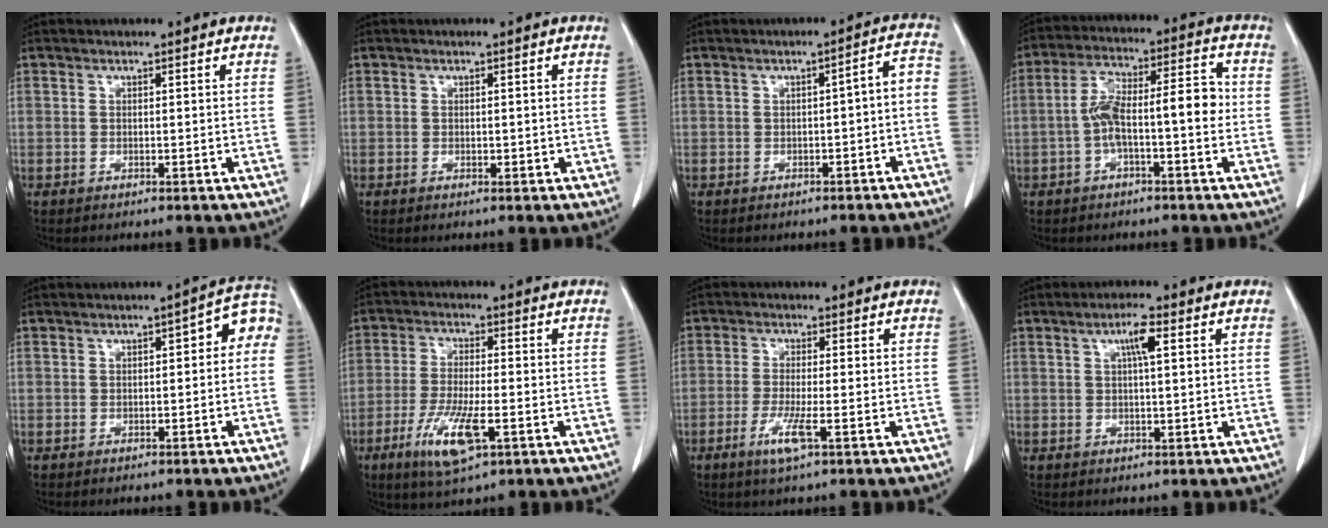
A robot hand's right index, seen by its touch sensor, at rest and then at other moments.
{"total": 0.9, "force": [-0.1, 0.6, 0.6], "torque": [-0.006, 0.003, 0.000]}
{"total": 4.2, "force": [-1.7, 1.0, 3.7], "torque": [-0.042, 0.025, -0.021]}
{"total": 10.2, "force": [-1.4, 2.4, 9.8], "torque": [-0.170, 0.040, -0.024]}
{"total": 5.1, "force": [-0.1, 2.3, 4.6], "torque": [-0.050, 0.029, -0.007]}
{"total": 9.1, "force": [-3.9, 1.9, 8.0], "torque": [-0.157, -0.019, -0.066]}
{"total": 4.5, "force": [-2.1, 0.1, 4.0], "torque": [-0.080, -0.011, -0.042]}
{"total": 3.6, "force": [1.3, 0.3, 3.3], "torque": [-0.060, 0.004, 0.021]}